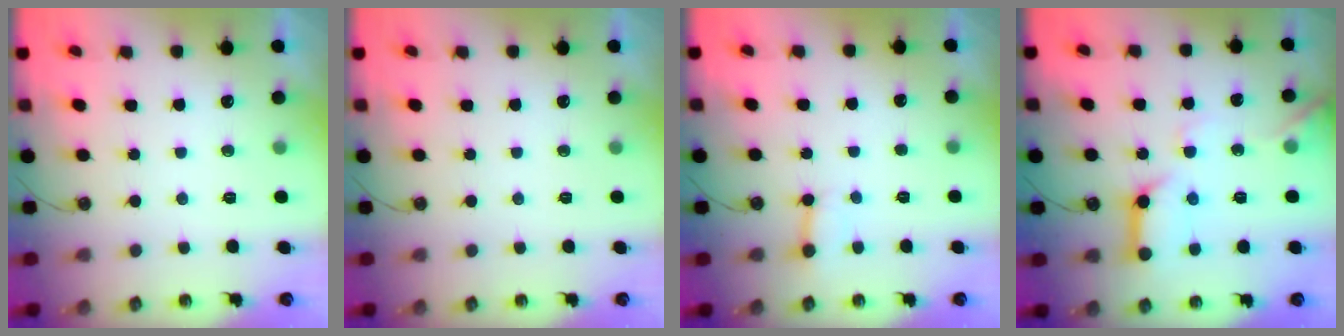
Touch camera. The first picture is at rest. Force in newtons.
{"total": 0.0}
{"total": 3.2, "press": 3.2, "slide": 0.5}
{"total": 12.4, "press": 12.3, "slide": 1.4}